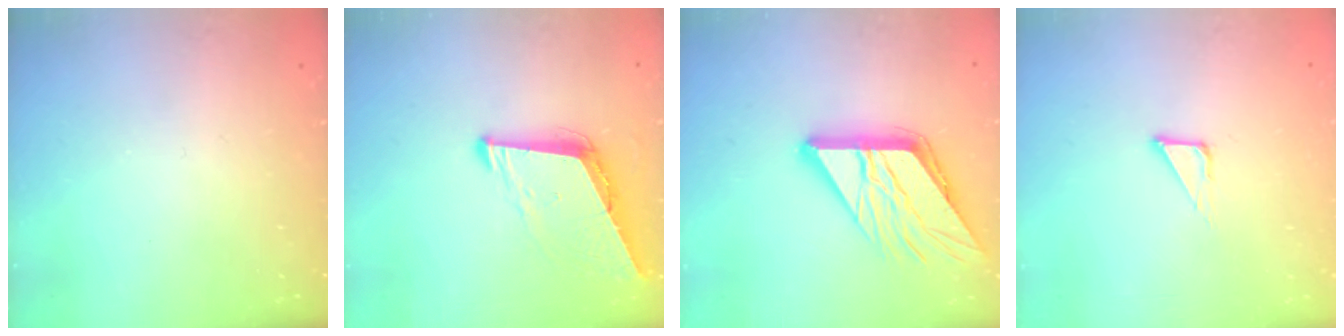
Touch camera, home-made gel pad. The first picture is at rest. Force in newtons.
{"total": 8.8, "press": 7.9, "slide": 3.8}
{"total": 18.8, "press": 18.6, "slide": 2.2}
{"total": 3.6, "press": 3.6, "slide": 0.3}